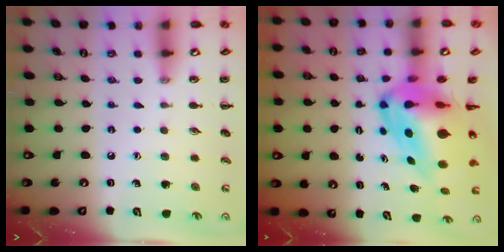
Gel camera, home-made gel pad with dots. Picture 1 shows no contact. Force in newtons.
{"total": 11.0, "press": 10.4, "slide": 3.5}